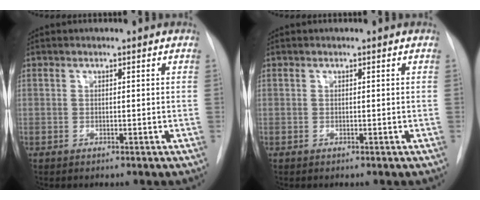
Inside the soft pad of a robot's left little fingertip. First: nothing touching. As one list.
[{"total": 0.0}]